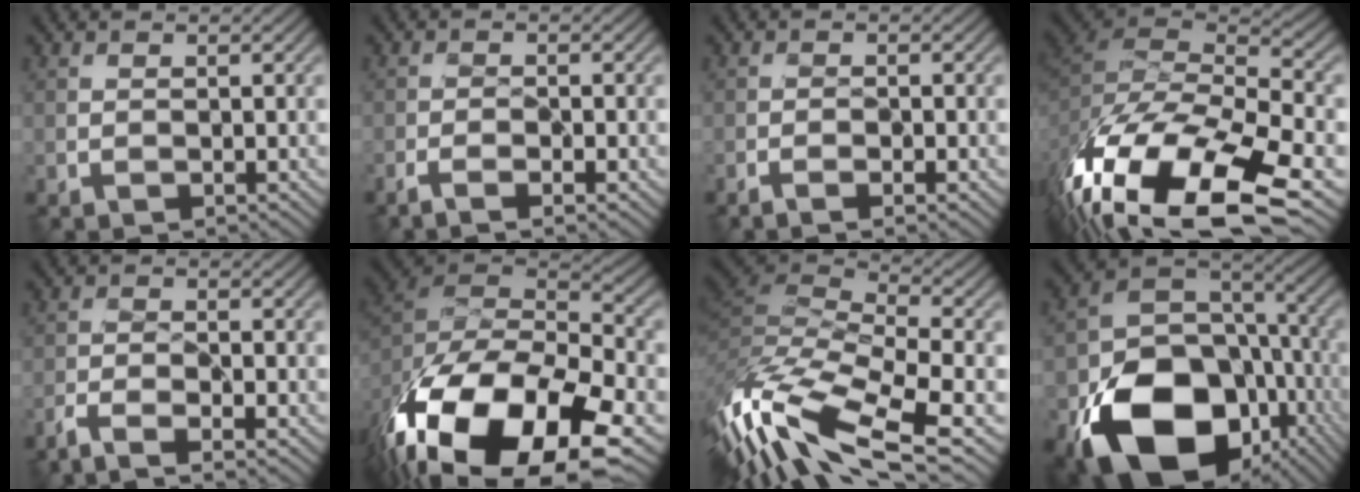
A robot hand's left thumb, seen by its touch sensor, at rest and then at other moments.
{"total": 2.7, "force": [-1.8, 0.4, 1.9], "torque": [-0.041, 0.000, -0.037]}
{"total": 1.9, "force": [-1.2, 0.3, 1.4], "torque": [-0.027, 0.001, -0.023]}
{"total": 18.2, "force": [-9.9, 8.4, 12.7], "torque": [-0.285, -0.060, -0.138]}
{"total": 3.4, "force": [-2.6, 0.5, 2.1], "torque": [-0.046, -0.005, -0.058]}
{"total": 20.7, "force": [-12.6, 10.4, 12.8], "torque": [-0.267, -0.049, -0.169]}
{"total": 15.1, "force": [-6.2, 5.7, 12.5], "torque": [-0.309, -0.008, -0.104]}
{"total": 19.6, "force": [-9.0, 13.6, 10.9], "torque": [-0.208, -0.054, -0.141]}